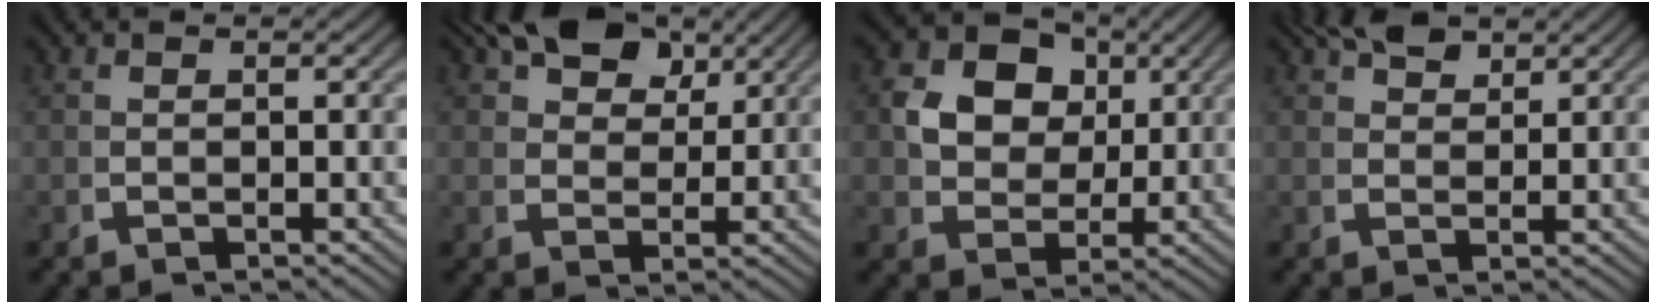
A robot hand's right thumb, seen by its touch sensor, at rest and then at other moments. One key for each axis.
{"total": 8.2, "fx": 4.6, "fy": 5.0, "fz": 4.7, "tx": -0.070, "ty": -0.001, "tz": 0.080}
{"total": 8.8, "fx": 2.2, "fy": 7.0, "fz": 4.9, "tx": -0.119, "ty": -0.028, "tz": 0.049}
{"total": 4.1, "fx": 3.4, "fy": 1.3, "fz": 1.9, "tx": -0.027, "ty": 0.004, "tz": 0.063}